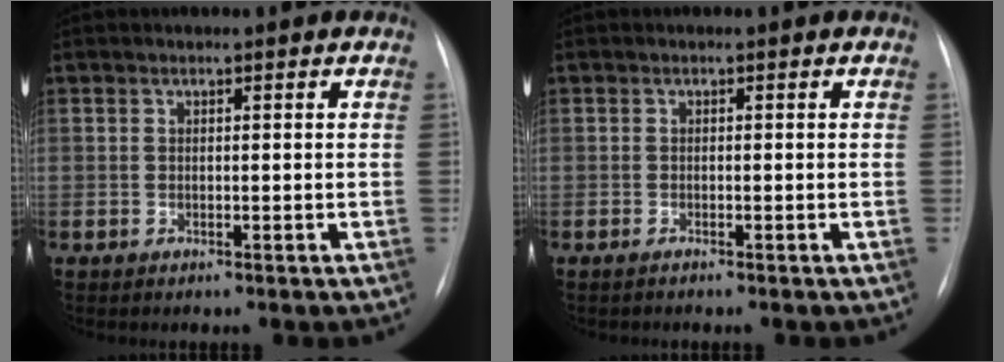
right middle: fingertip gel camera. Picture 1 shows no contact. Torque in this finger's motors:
{"motor_torque": [0.58, -0.70, 0.02, 0.02]}